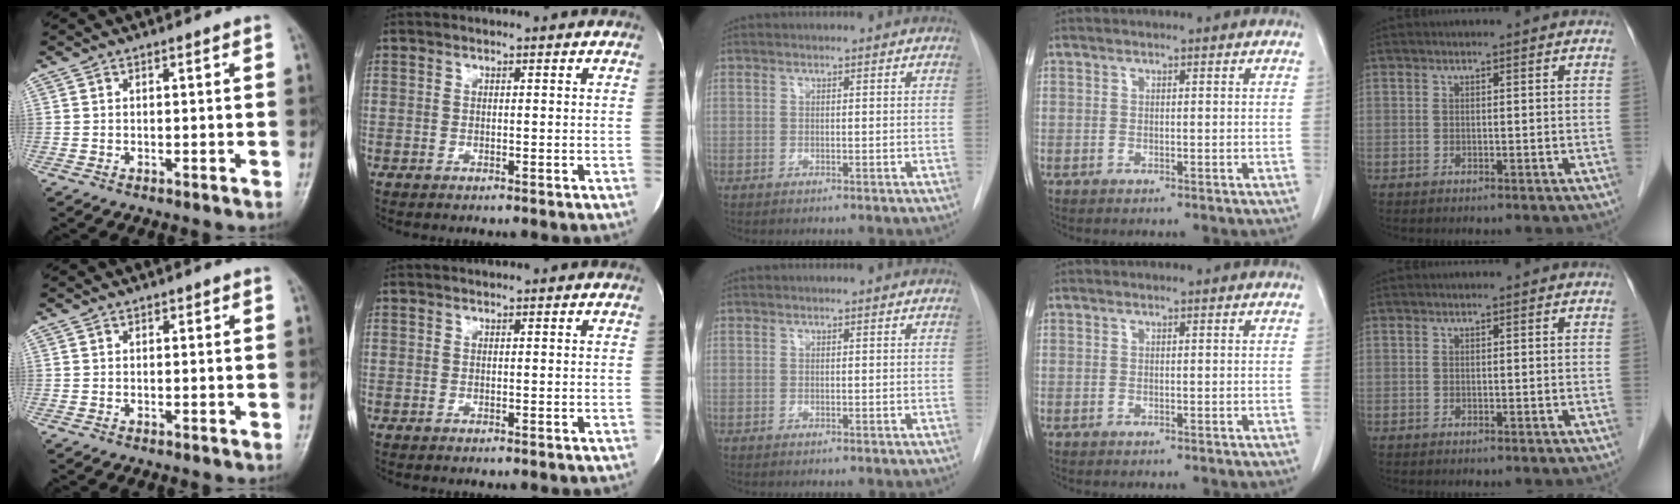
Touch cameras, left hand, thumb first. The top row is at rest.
{}